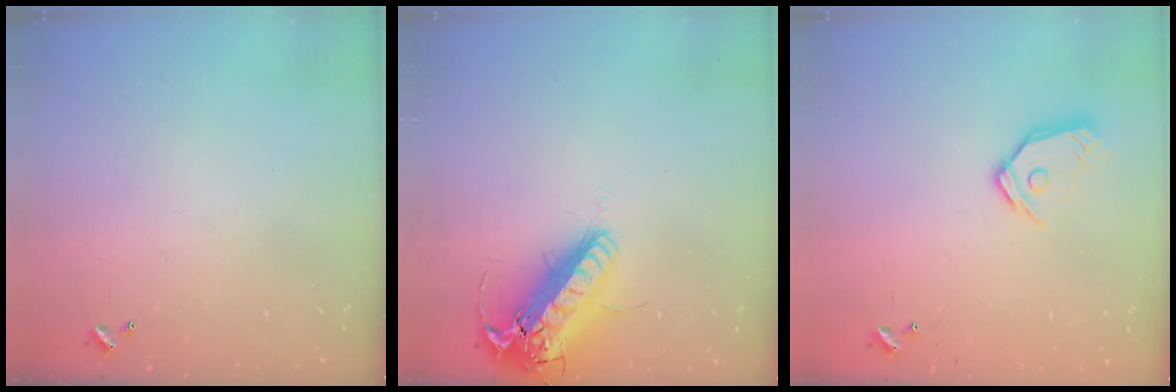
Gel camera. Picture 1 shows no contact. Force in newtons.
{"total": 21.1, "press": 20.8, "slide": 3.7}
{"total": 11.6, "press": 11.5, "slide": 1.2}